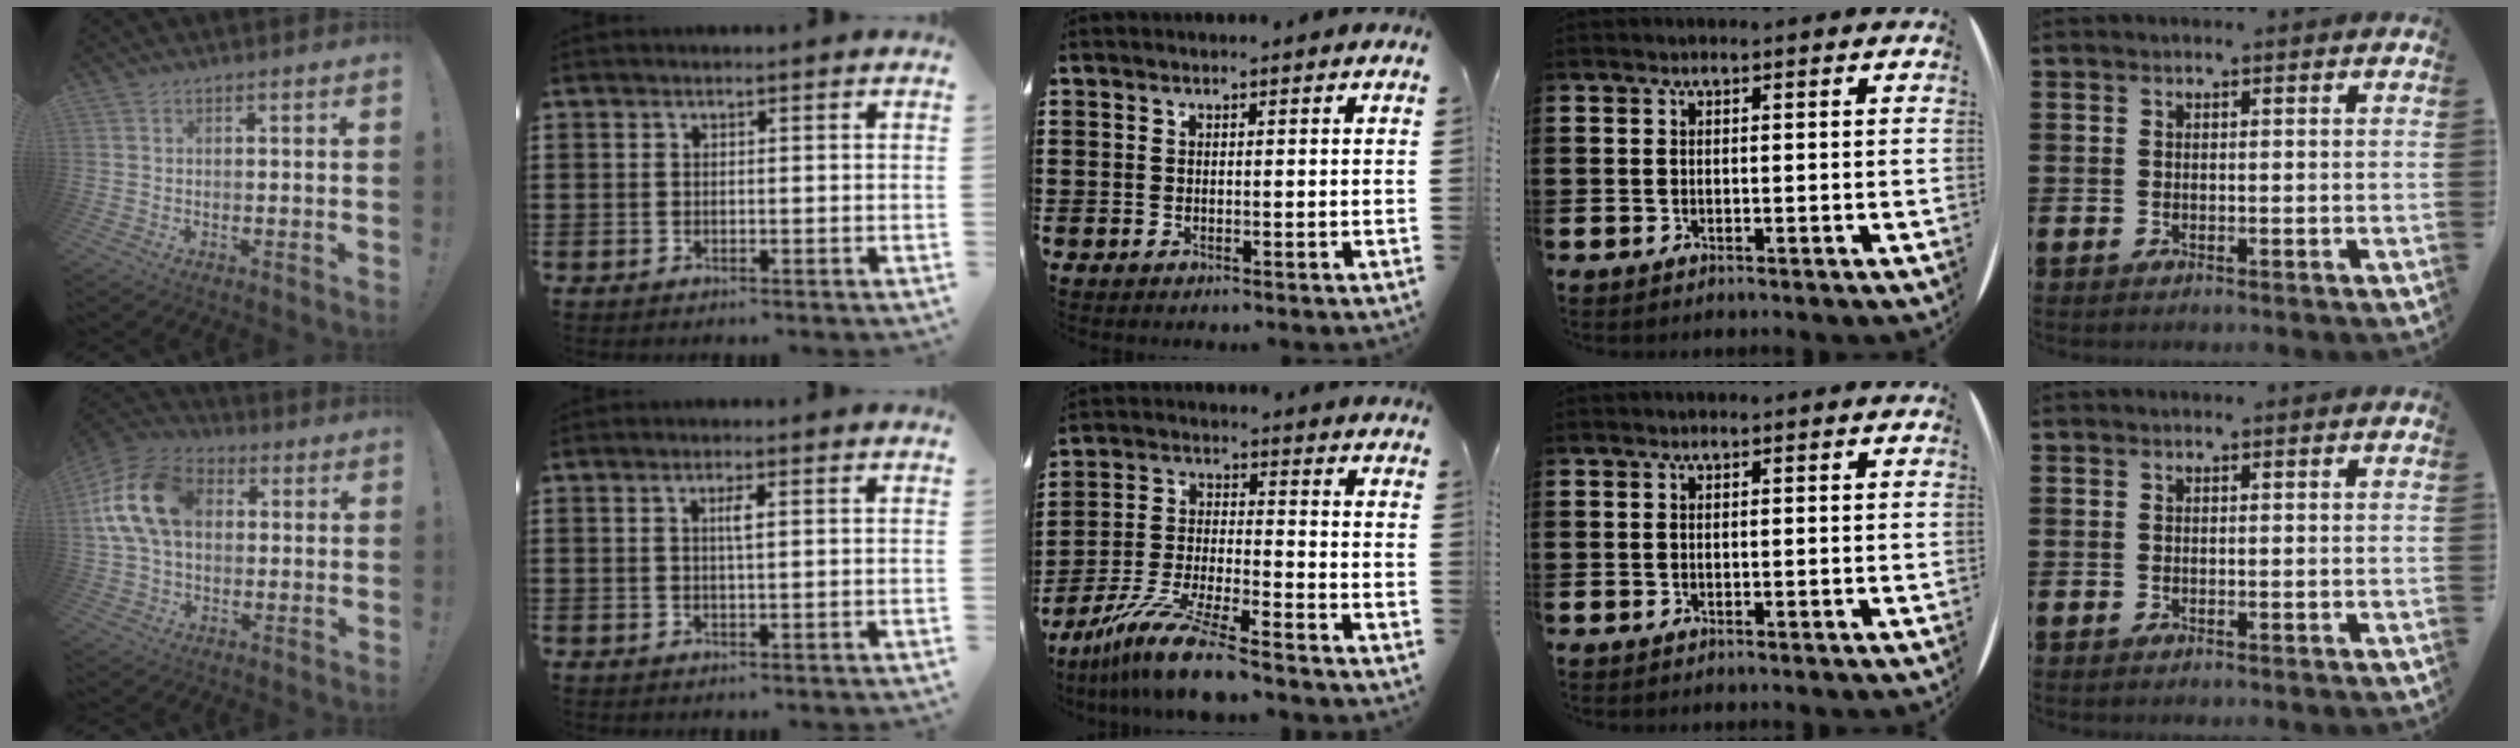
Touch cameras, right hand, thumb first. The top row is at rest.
{"thumb": {"total": 17.4, "force": [3.5, 12.3, 11.8], "torque": [-0.220, 0.012, 0.068]}, "index": {"total": 1.7, "force": [0.4, 0.2, 1.6], "torque": [-0.031, 0.002, 0.005]}, "middle": {"total": 10.9, "force": [-9.1, 0.3, 6.0], "torque": [-0.123, 0.002, -0.180]}}